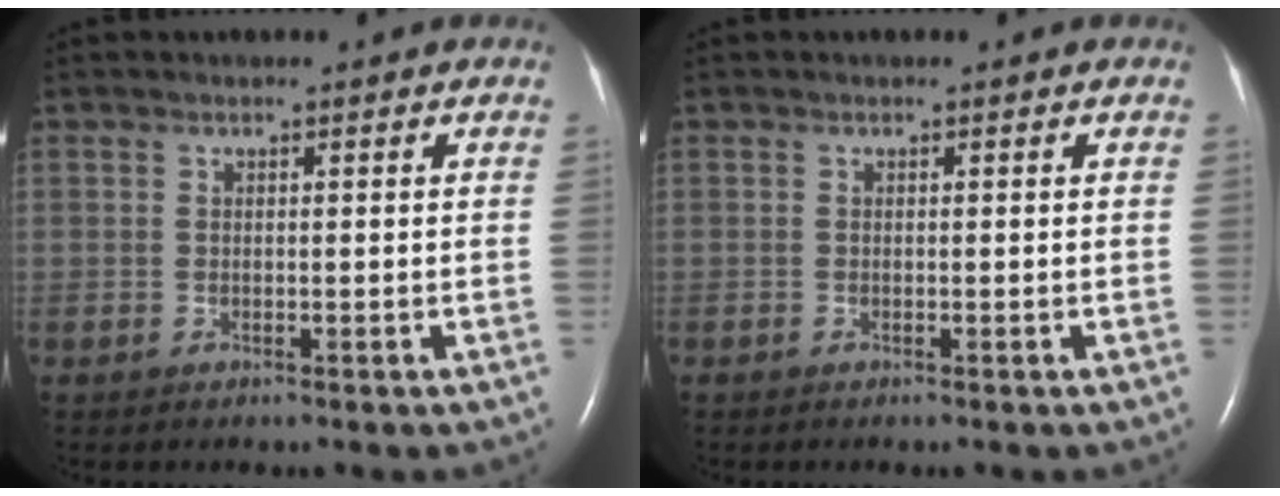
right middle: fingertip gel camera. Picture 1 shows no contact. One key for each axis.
{"total": 0.0}